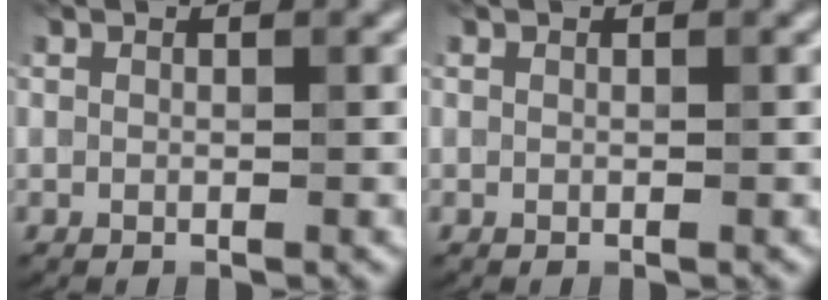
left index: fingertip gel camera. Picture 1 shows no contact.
{"total": 0.0}